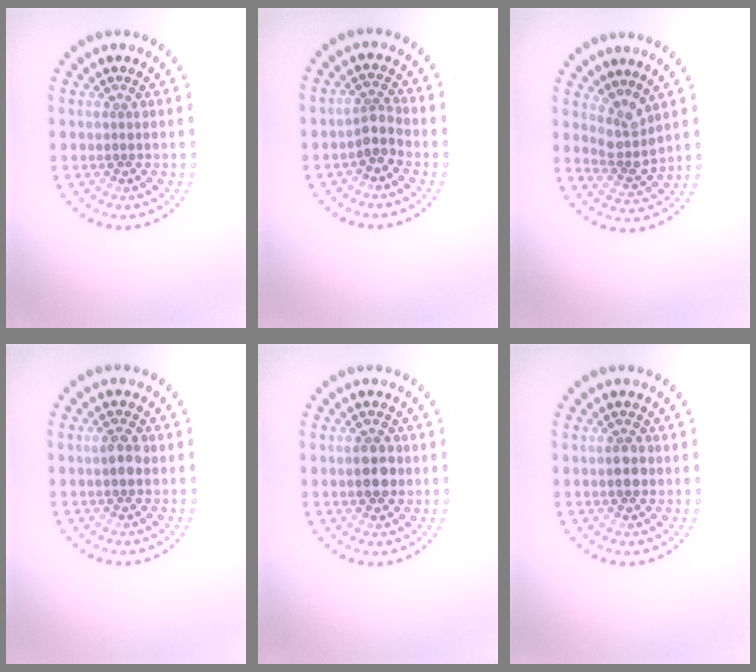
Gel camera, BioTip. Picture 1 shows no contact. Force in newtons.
{"total": 2.1, "press": 1.7, "slide": 1.3}
{"total": 2.9, "press": 2.1, "slide": 2.0}
{"total": 1.9, "press": 1.9, "slide": 0.3}
{"total": 2.9, "press": 2.9, "slide": 0.1}
{"total": 2.1, "press": 2.1, "slide": 0.0}